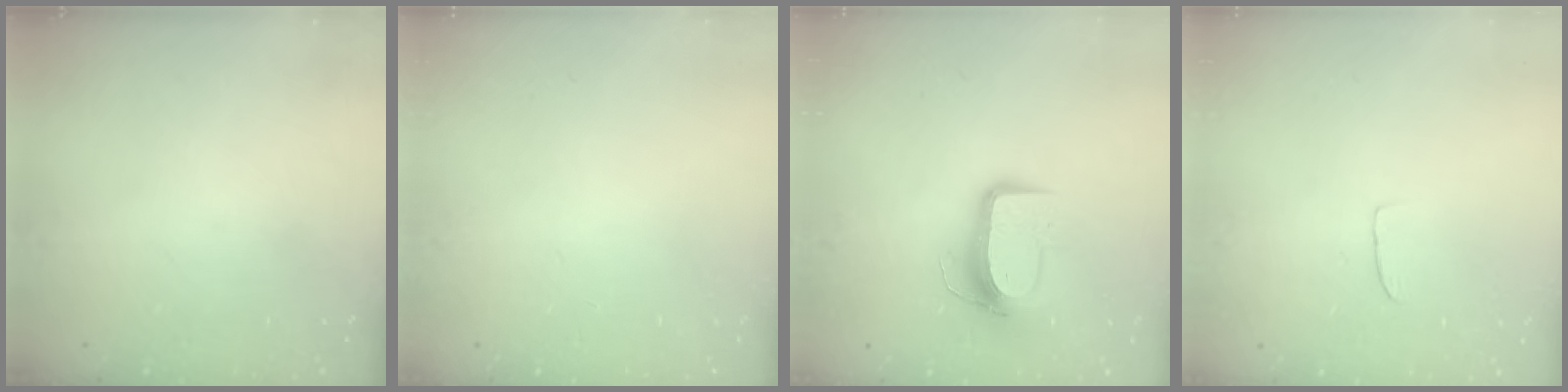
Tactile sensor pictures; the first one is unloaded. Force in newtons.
{"total": 0.0}
{"total": 10.8, "press": 10.8, "slide": 1.0}
{"total": 2.6, "press": 2.6, "slide": 0.2}